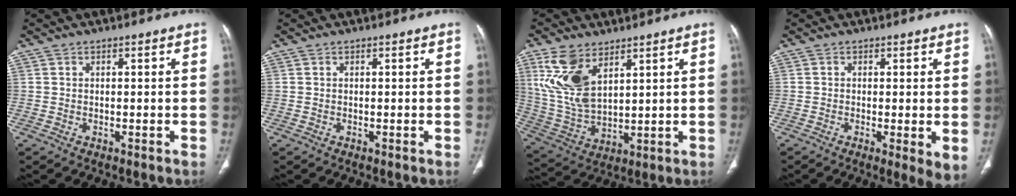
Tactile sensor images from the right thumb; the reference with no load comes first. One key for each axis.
{"total": 0.0}
{"total": 12.8, "fx": 6.3, "fy": 6.7, "fz": 8.9, "tx": -0.180, "ty": -0.022, "tz": 0.141}
{"total": 4.4, "fx": -0.5, "fy": 1.1, "fz": 4.2, "tx": -0.069, "ty": -0.015, "tz": -0.012}